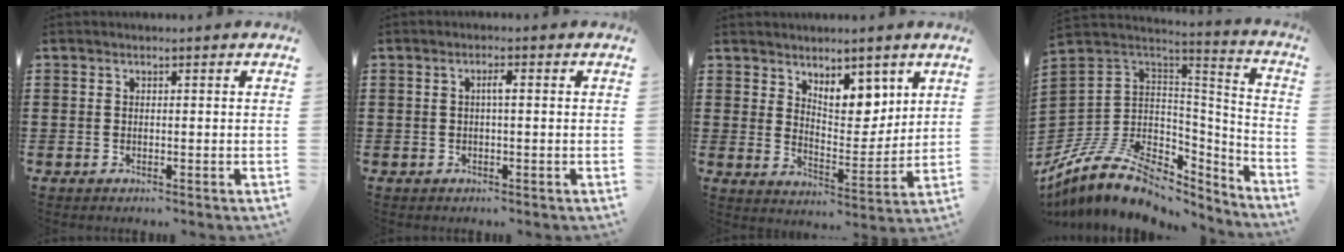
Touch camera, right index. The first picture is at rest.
{"total": 1.6, "force": [-0.1, 0.1, 1.6], "torque": [-0.029, 0.001, -0.003]}
{"total": 7.2, "force": [5.1, 3.5, 3.8], "torque": [-0.066, -0.023, 0.089]}
{"total": 12.0, "force": [-7.3, 7.1, 6.4], "torque": [-0.150, 0.009, -0.129]}